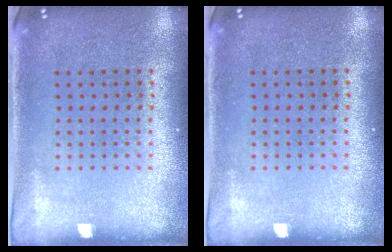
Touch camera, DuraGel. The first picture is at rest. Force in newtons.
{"total": 0.0}